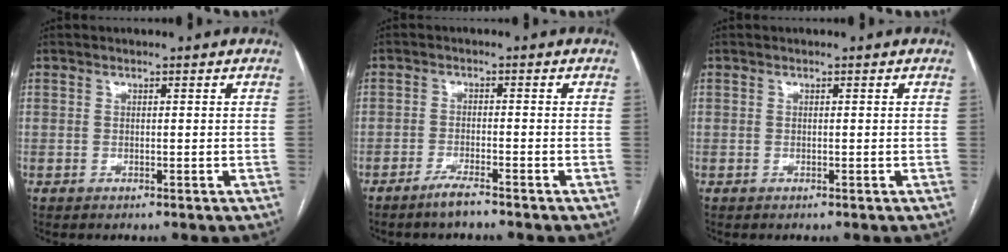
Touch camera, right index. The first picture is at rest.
{"total": 2.9, "force": [-2.5, 0.0, 1.5], "torque": [-0.035, -0.004, -0.048]}
{"total": 0.0}